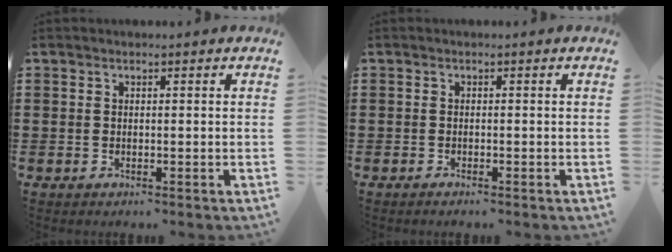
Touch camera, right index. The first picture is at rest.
{"total": 0.6, "force": [-0.6, 0.0, 0.1], "torque": [-0.003, -0.002, -0.011]}